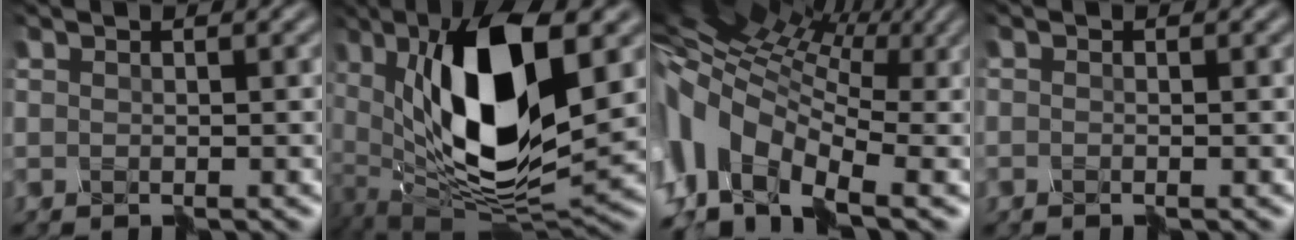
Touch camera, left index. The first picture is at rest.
{"total": 12.2, "force": [2.1, 4.1, 11.2], "torque": [-0.210, -0.004, 0.035]}
{"total": 9.7, "force": [0.1, 6.6, 7.1], "torque": [-0.187, 0.026, -0.002]}
{"total": 0.8, "force": [-0.6, -0.4, -0.3], "torque": [0.007, -0.002, -0.009]}